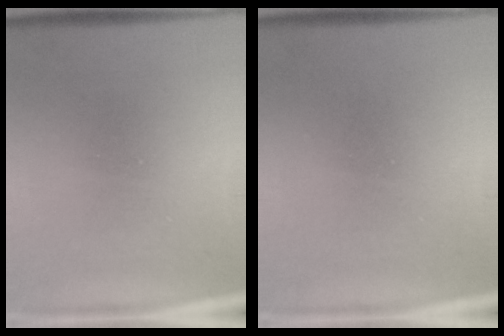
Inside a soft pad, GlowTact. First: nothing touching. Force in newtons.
{"total": 1.7}